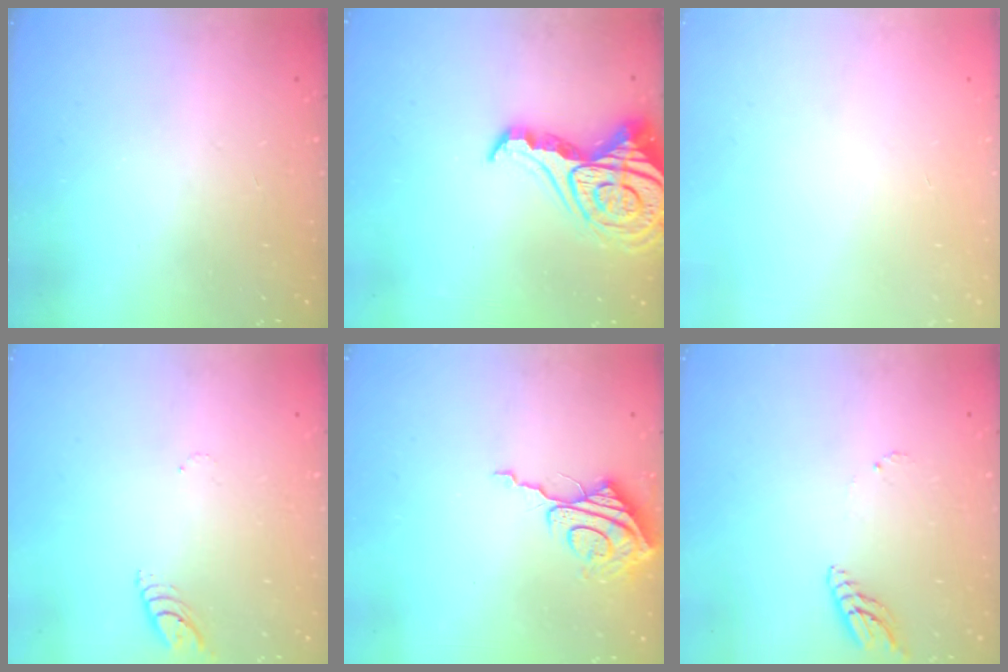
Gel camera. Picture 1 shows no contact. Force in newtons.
{"total": 12.6, "press": 12.5, "slide": 1.2}
{"total": 0.0}
{"total": 4.4, "press": 4.4, "slide": 0.3}
{"total": 9.3, "press": 9.3, "slide": 0.9}
{"total": 7.2, "press": 7.2, "slide": 0.6}